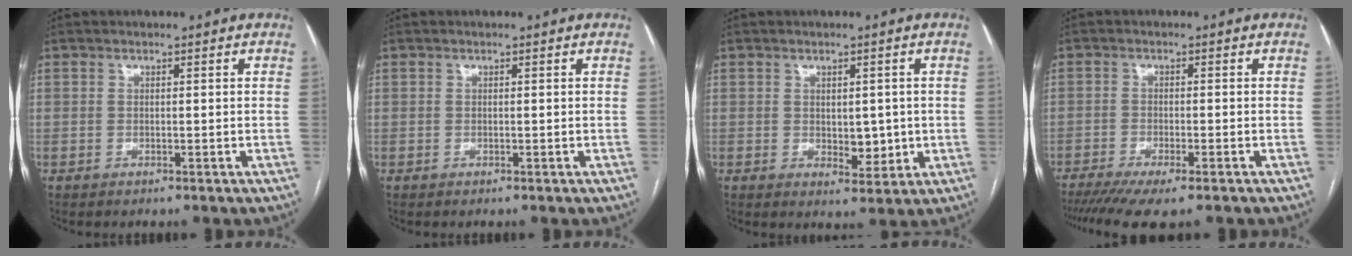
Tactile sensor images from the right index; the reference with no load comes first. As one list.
[{"total": 0.0}, {"total": 4.5, "force": [0.0, 2.4, 3.8], "torque": [-0.049, -0.005, 0.011]}, {"total": 9.4, "force": [-7.2, 1.3, 5.9], "torque": [-0.088, -0.017, -0.112]}]